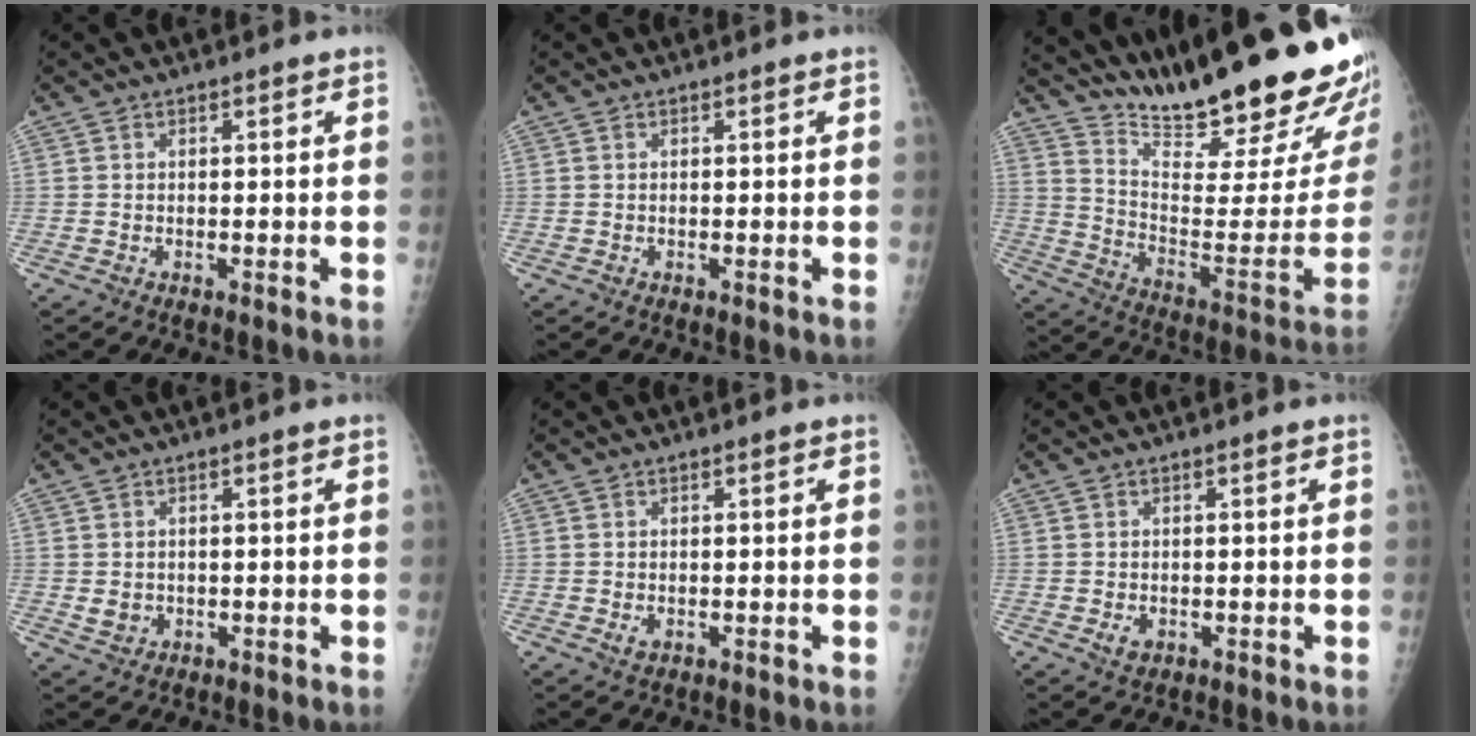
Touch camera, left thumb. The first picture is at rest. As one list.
[{"total": 0.0}, {"total": 31.6, "force": [23.5, 6.4, 20.1], "torque": [-0.277, -0.129, 0.345]}, {"total": 2.2, "force": [0.0, 2.0, 1.0], "torque": [-0.010, -0.001, 0.007]}, {"total": 1.3, "force": [-0.1, 0.9, 1.0], "torque": [-0.012, -0.002, 0.002]}, {"total": 1.8, "force": [-0.4, 1.3, 1.1], "torque": [-0.015, -0.002, -0.003]}]